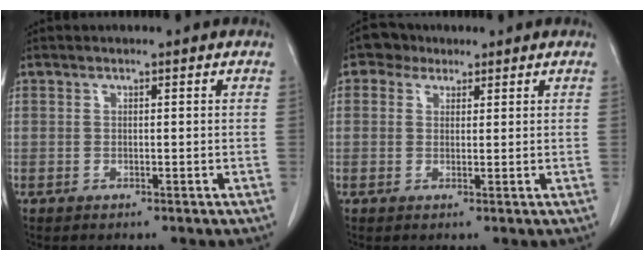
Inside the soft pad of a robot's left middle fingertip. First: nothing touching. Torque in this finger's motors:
{"motor_torque": [0.11, -0.09, -0.03, 0.00]}